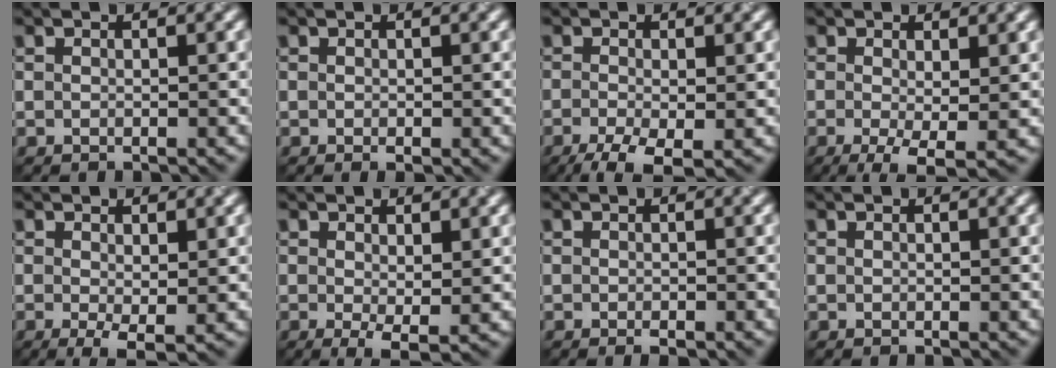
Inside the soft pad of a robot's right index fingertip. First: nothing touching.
{"total": 0.7, "force": [-0.2, 0.3, 0.6], "torque": [-0.011, 0.000, -0.001]}
{"total": 4.7, "force": [-2.4, 1.5, 3.7], "torque": [-0.074, -0.007, -0.042]}
{"total": 4.1, "force": [-1.0, 1.0, 3.8], "torque": [-0.074, -0.012, -0.017]}
{"total": 2.6, "force": [-0.3, 0.7, 2.4], "torque": [-0.045, -0.011, -0.003]}
{"total": 2.5, "force": [0.0, 0.7, 2.4], "torque": [-0.043, -0.011, 0.003]}
{"total": 1.0, "force": [-0.5, 0.3, 0.8], "torque": [-0.013, -0.002, -0.006]}
{"total": 0.0}